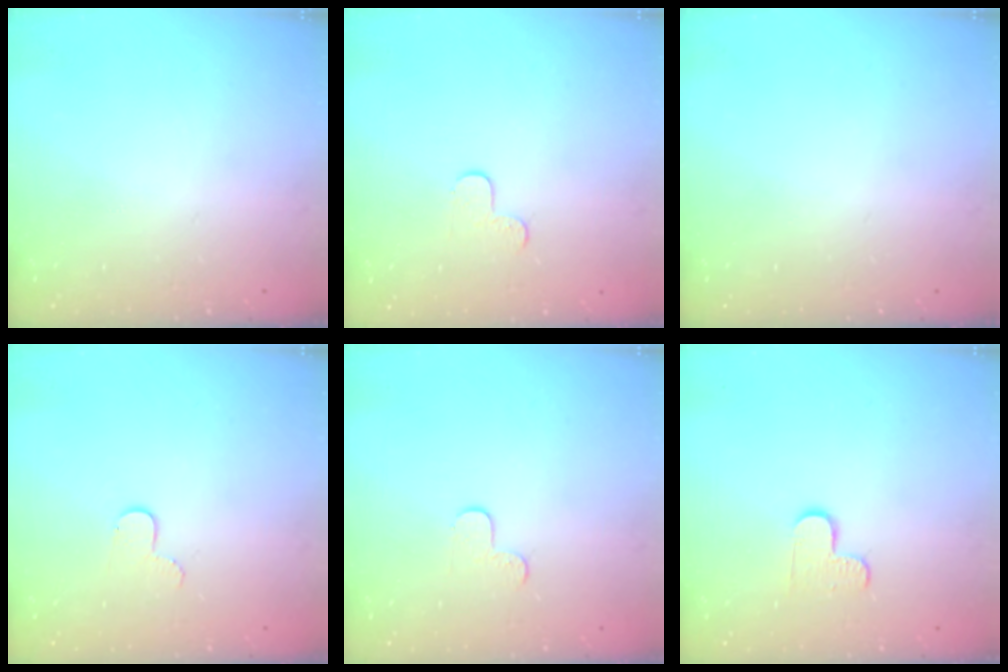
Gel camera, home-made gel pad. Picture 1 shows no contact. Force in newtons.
{"total": 3.5, "press": 3.5, "slide": 0.4}
{"total": 0.0}
{"total": 4.3, "press": 4.3, "slide": 0.4}
{"total": 3.5, "press": 3.5, "slide": 0.4}
{"total": 4.6, "press": 4.5, "slide": 0.5}